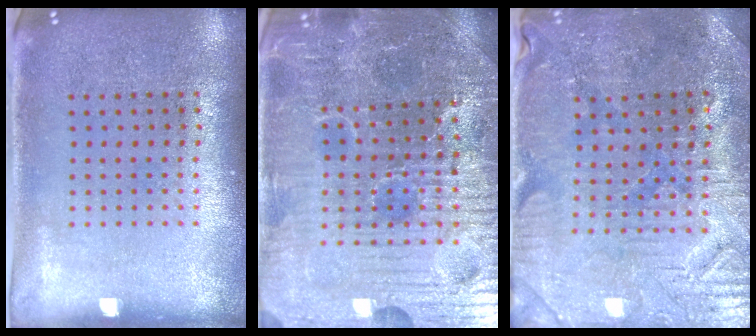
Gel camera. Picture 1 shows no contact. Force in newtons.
{"total": 5.6, "press": 5.4, "slide": 1.6}
{"total": 1.7, "press": 1.6, "slide": 0.5}